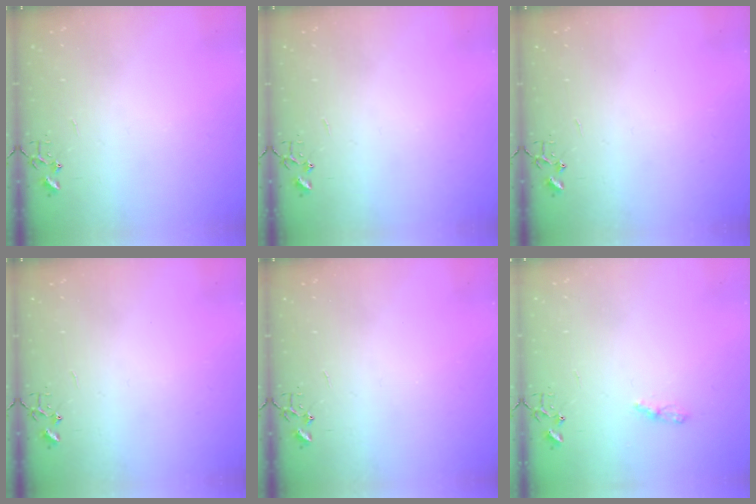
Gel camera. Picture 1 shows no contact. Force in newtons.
{"total": 0.0}
{"total": 0.0}
{"total": 0.0}
{"total": 0.0}
{"total": 4.7, "press": 4.7, "slide": 0.4}